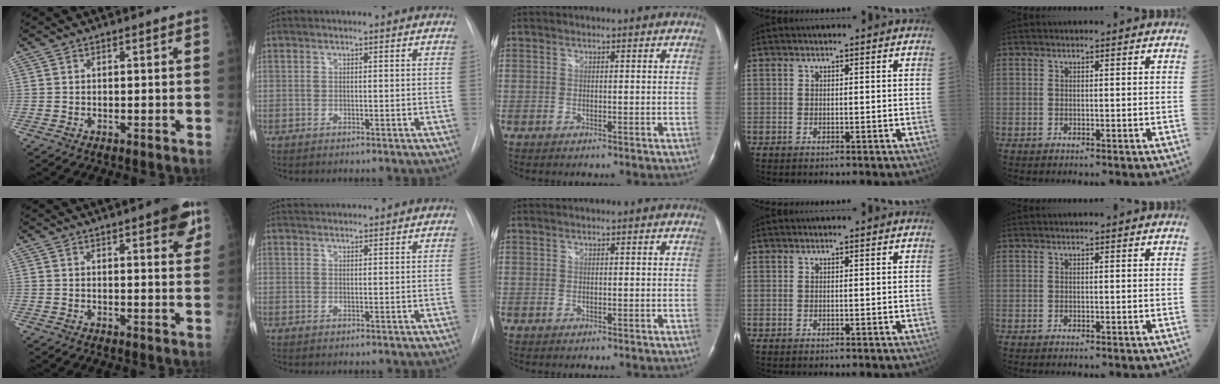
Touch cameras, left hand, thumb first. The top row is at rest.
{"thumb": {"total": 7.6, "force": [4.3, 2.1, 5.9], "torque": [-0.059, -0.015, 0.049]}, "index": {"total": 5.2, "force": [5.0, 0.8, 1.1], "torque": [-0.016, 0.033, 0.067]}}